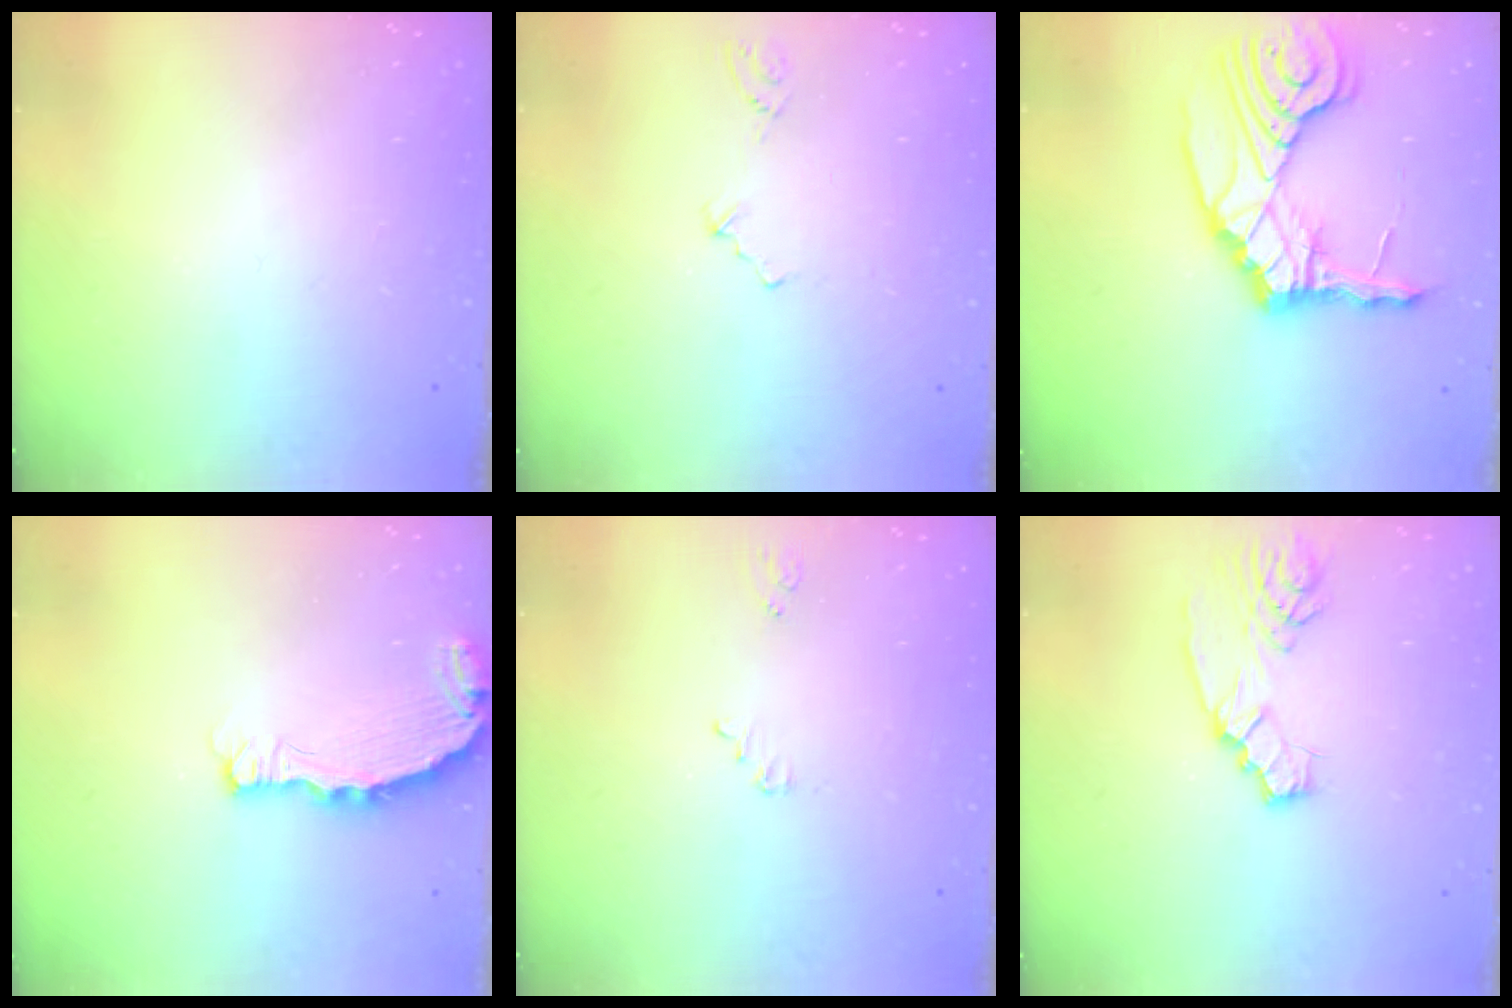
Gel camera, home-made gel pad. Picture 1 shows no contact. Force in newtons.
{"total": 1.6, "press": 1.2, "slide": 1.0}
{"total": 19.7, "press": 19.3, "slide": 3.7}
{"total": 4.6, "press": 4.6, "slide": 0.5}
{"total": 1.0, "press": 1.0, "slide": 0.1}
{"total": 5.1, "press": 5.1, "slide": 0.1}